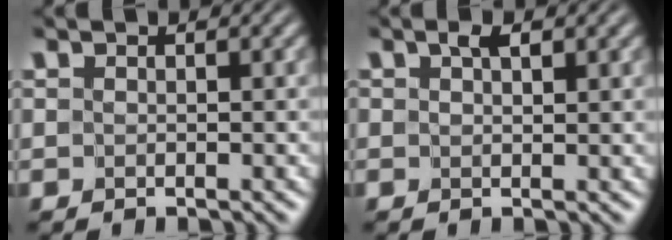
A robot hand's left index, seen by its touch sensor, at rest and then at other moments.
{"total": 1.5, "force": [0.9, 0.5, 1.0], "torque": [-0.013, -0.001, 0.014]}